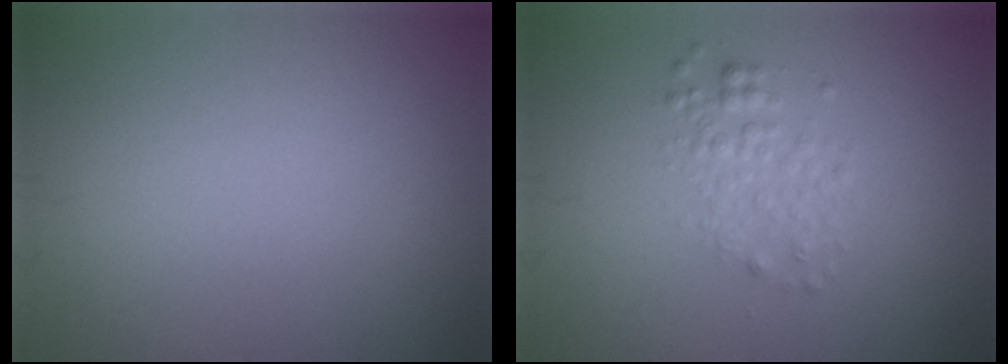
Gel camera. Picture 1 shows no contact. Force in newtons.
{"total": 1.9, "press": 1.9, "slide": 0.1}